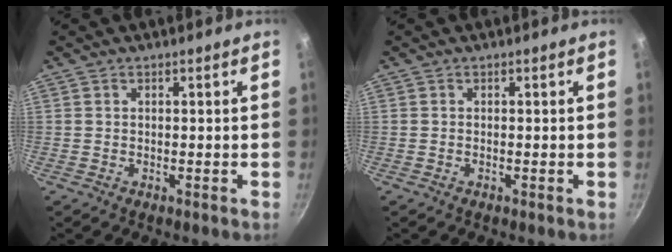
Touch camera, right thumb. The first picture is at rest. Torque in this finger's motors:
{"motor_torque": [0.37, 0.02, 0.37, 0.06, 0.00]}